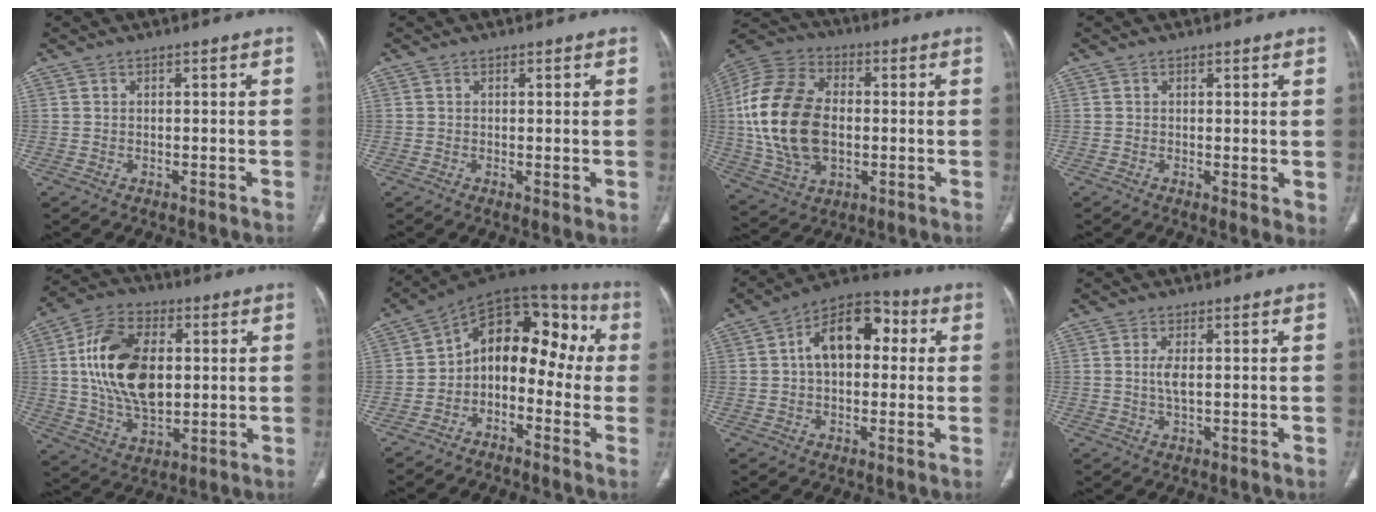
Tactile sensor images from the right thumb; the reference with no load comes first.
{"total": 1.1, "force": [0.0, 0.3, 1.1], "torque": [-0.023, -0.007, 0.001]}
{"total": 21.8, "force": [0.0, 14.2, 16.5], "torque": [-0.333, 0.009, 0.006]}
{"total": 2.6, "force": [0.2, 0.9, 2.4], "torque": [-0.041, -0.011, 0.002]}
{"total": 18.1, "force": [2.3, 11.0, 14.2], "torque": [-0.247, 0.000, 0.046]}
{"total": 15.5, "force": [-1.4, 10.1, 11.7], "torque": [-0.112, 0.078, -0.039]}
{"total": 13.1, "force": [2.2, 8.2, 10.0], "torque": [-0.132, 0.034, 0.023]}
{"total": 2.4, "force": [0.3, 0.7, 2.3], "torque": [-0.058, -0.002, 0.008]}